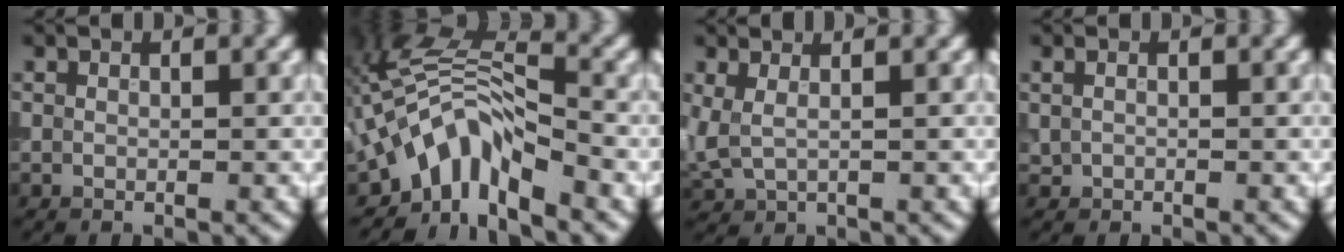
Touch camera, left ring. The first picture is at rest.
{"total": 6.1, "force": [-3.2, 2.6, 4.5], "torque": [-0.065, 0.006, -0.073]}
{"total": 2.2, "force": [1.1, 1.0, 1.6], "torque": [-0.042, -0.001, 0.025]}
{"total": 0.7, "force": [0.2, 0.5, 0.5], "torque": [-0.012, -0.001, 0.002]}